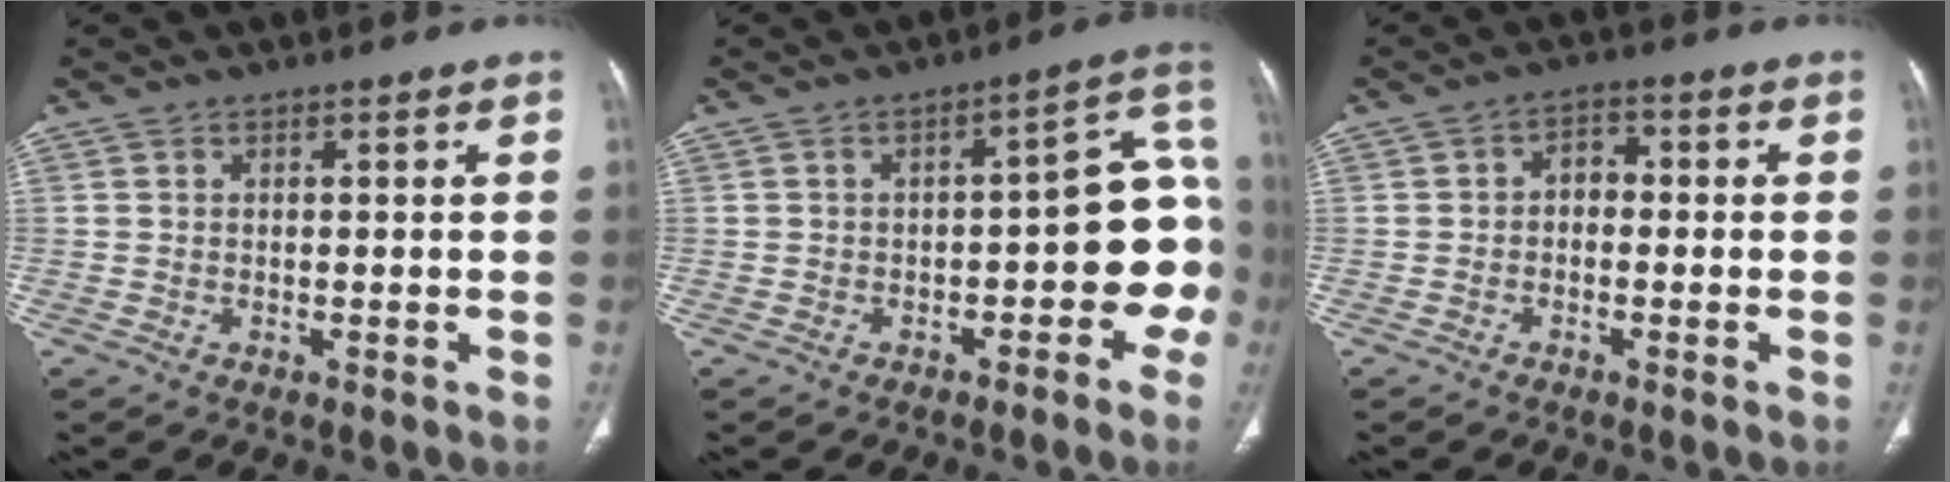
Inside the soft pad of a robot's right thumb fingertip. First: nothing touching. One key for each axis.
{"total": 12.1, "fx": -3.5, "fy": 5.9, "fz": 10.0, "tx": -0.089, "ty": 0.054, "tz": -0.047}
{"total": 3.2, "fx": -0.6, "fy": 2.4, "fz": 2.0, "tx": -0.013, "ty": 0.018, "tz": -0.022}